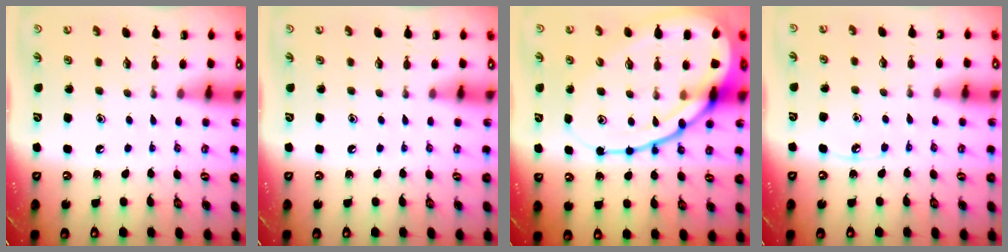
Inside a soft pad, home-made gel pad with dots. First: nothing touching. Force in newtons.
{"total": 0.0}
{"total": 21.5, "press": 21.4, "slide": 2.1}
{"total": 3.8, "press": 3.8, "slide": 0.5}